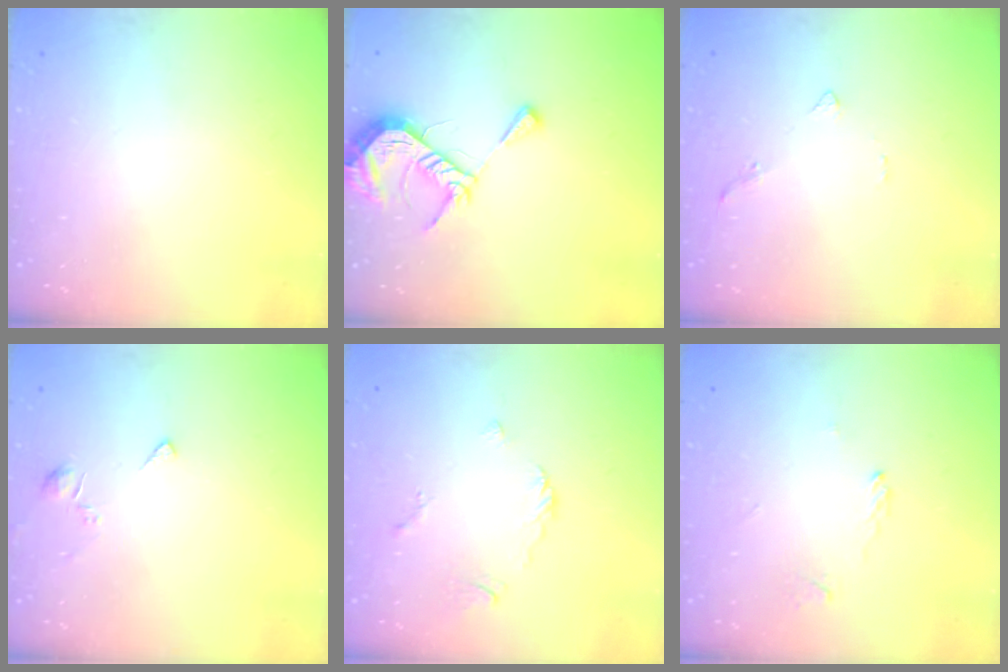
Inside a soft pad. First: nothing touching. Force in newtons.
{"total": 12.2, "press": 12.1, "slide": 1.0}
{"total": 1.4, "press": 1.4, "slide": 0.4}
{"total": 3.0, "press": 3.0, "slide": 0.2}
{"total": 2.3, "press": 2.3, "slide": 0.5}
{"total": 1.7, "press": 1.7, "slide": 0.3}